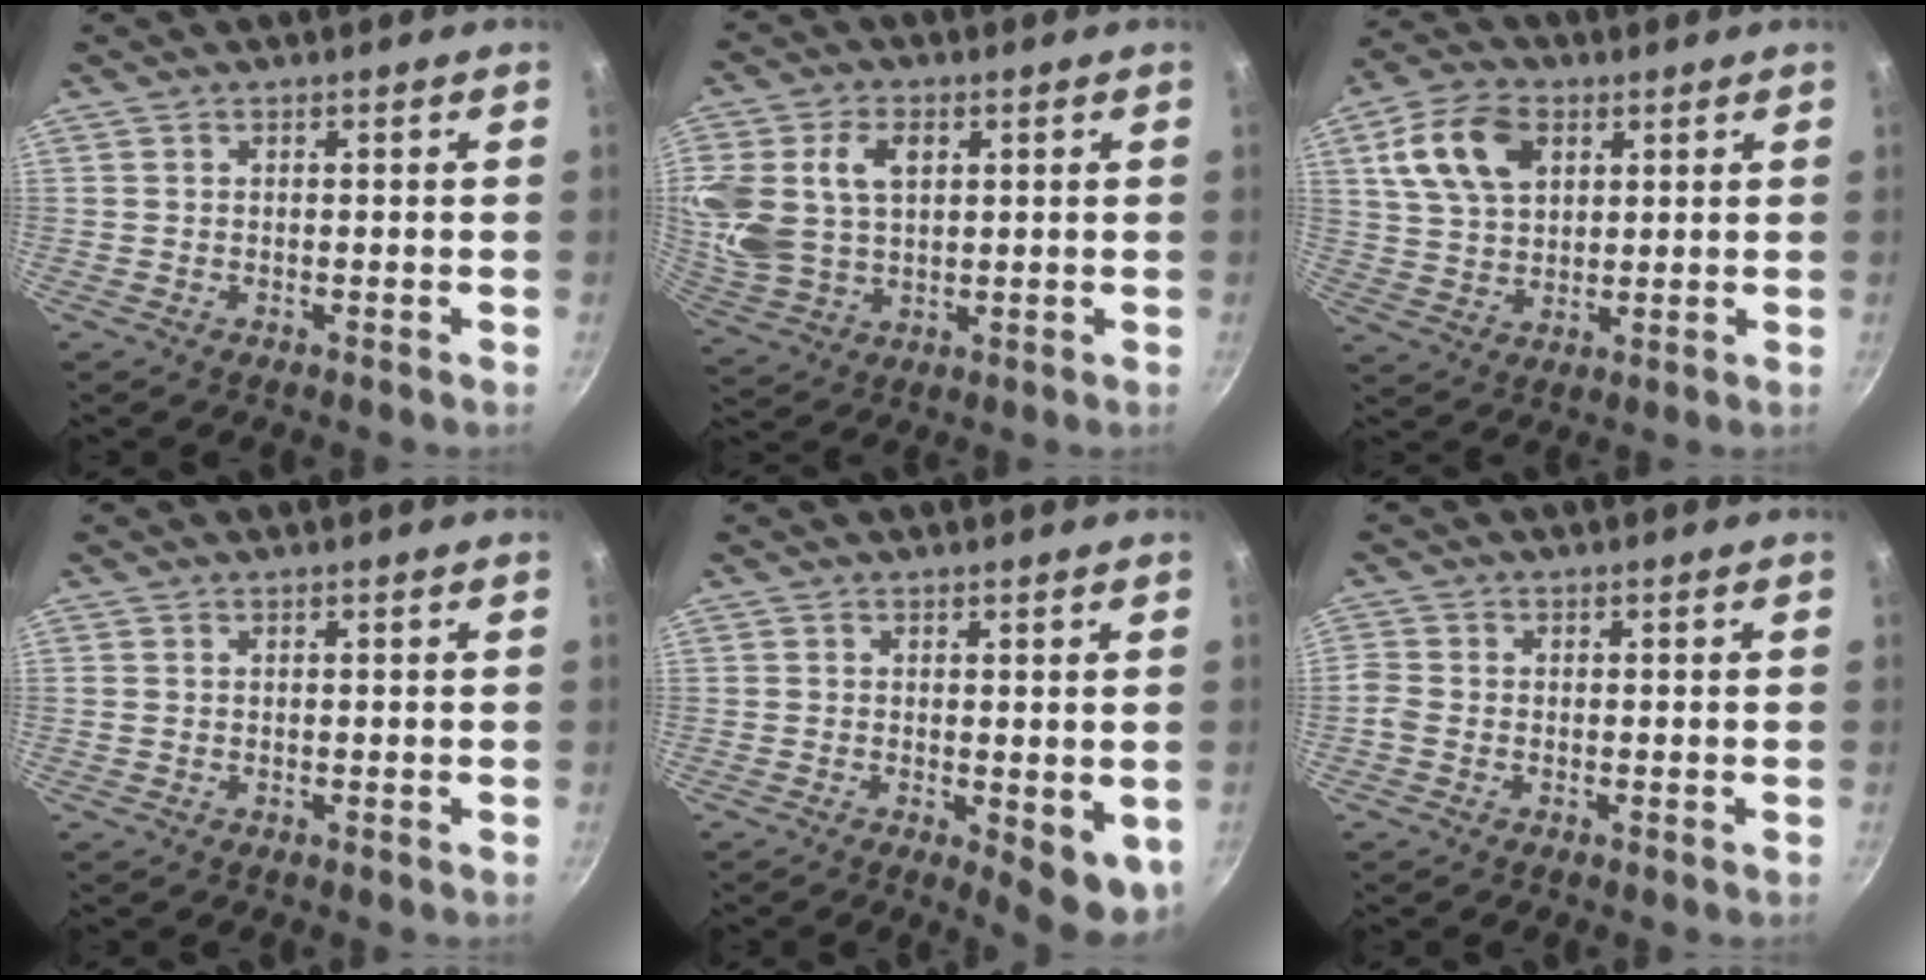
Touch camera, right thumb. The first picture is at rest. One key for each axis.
{"total": 16.2, "fx": 4.1, "fy": 11.3, "fz": 10.8, "tx": -0.231, "ty": -0.001, "tz": 0.085}
{"total": 12.8, "fx": 4.6, "fy": 8.5, "fz": 8.4, "tx": -0.138, "ty": 0.000, "tz": 0.084}
{"total": 0.0}
{"total": 7.0, "fx": -1.0, "fy": 2.9, "fz": 6.3, "tx": -0.064, "ty": -0.004, "tz": -0.006}
{"total": 2.1, "fx": -0.9, "fy": 1.6, "fz": 1.1, "tx": -0.023, "ty": 0.005, "tz": -0.024}